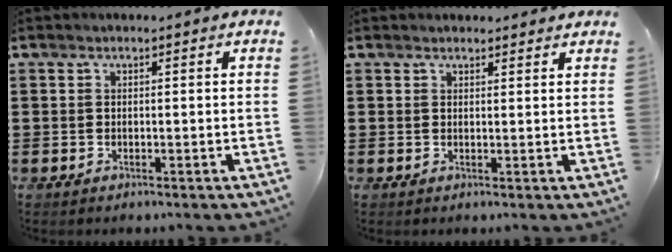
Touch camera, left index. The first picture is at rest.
{"total": 1.4, "force": [1.4, 0.3, 0.0], "torque": [-0.003, 0.003, 0.027]}